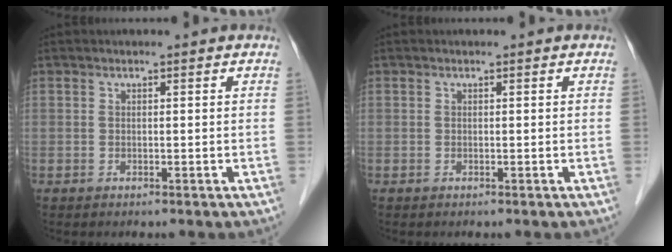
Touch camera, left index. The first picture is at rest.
{"total": 0.0}